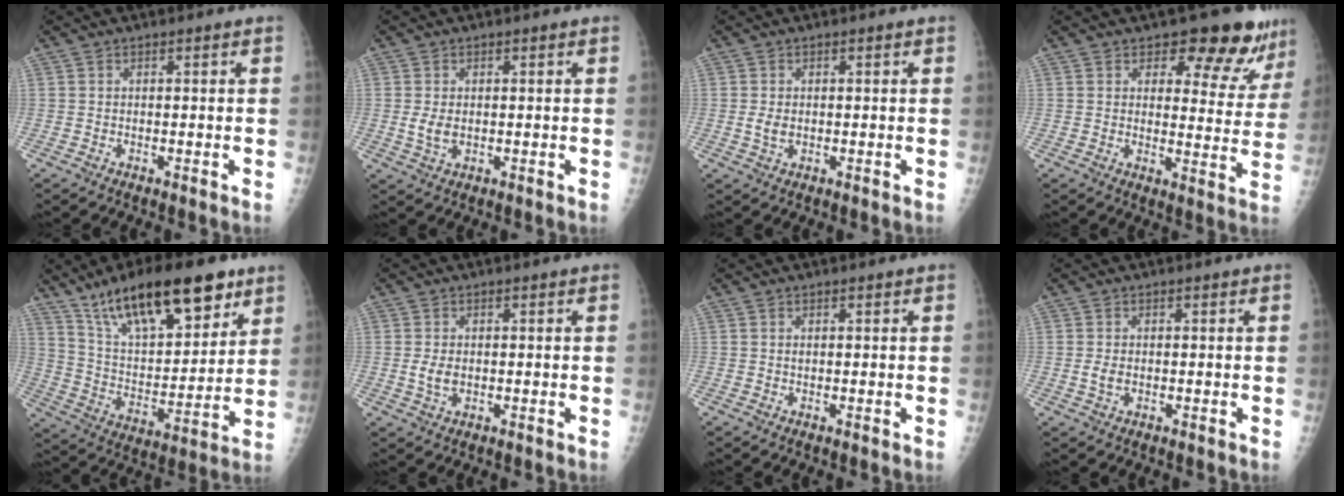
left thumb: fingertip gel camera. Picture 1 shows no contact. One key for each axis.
{"total": 3.1, "fx": 0.0, "fy": 2.0, "fz": 2.4, "tx": -0.048, "ty": -0.007, "tz": 0.004}
{"total": 2.4, "fx": 0.0, "fy": 1.6, "fz": 1.8, "tx": -0.034, "ty": -0.004, "tz": 0.002}
{"total": 12.3, "fx": 9.8, "fy": 5.3, "fz": 5.1, "tx": -0.013, "ty": -0.066, "tz": 0.109}
{"total": 23.8, "fx": 15.1, "fy": 9.1, "fz": 15.9, "tx": -0.222, "ty": -0.048, "tz": 0.260}
{"total": 3.0, "fx": -0.1, "fy": 2.0, "fz": 2.3, "tx": -0.046, "ty": -0.005, "tz": 0.001}
{"total": 0.5, "fx": 0.3, "fy": 0.2, "fz": 0.4, "tx": -0.007, "ty": -0.002, "tz": 0.005}
{"total": 2.1, "fx": -0.1, "fy": 1.3, "fz": 1.6, "tx": -0.033, "ty": -0.002, "tz": -0.003}